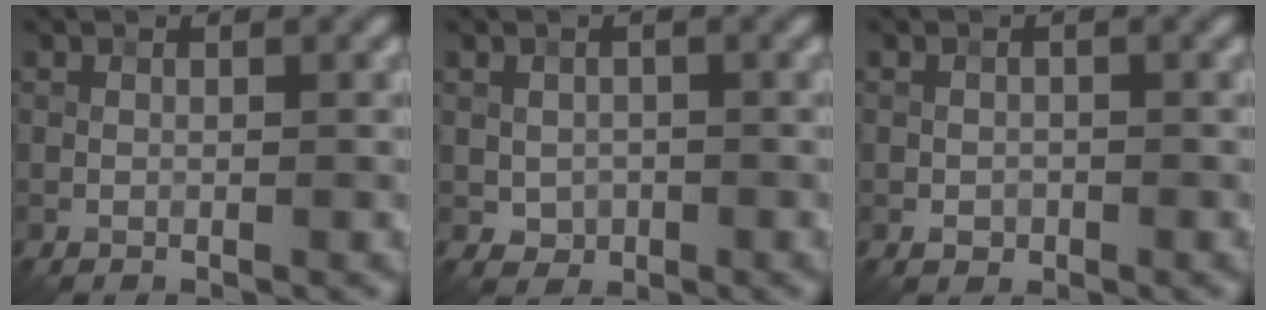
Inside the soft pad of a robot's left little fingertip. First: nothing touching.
{"total": 1.7, "force": [-0.2, 1.5, 0.7], "torque": [-0.012, -0.004, -0.005]}
{"total": 0.9, "force": [-0.4, 0.7, 0.3], "torque": [-0.003, -0.002, -0.008]}